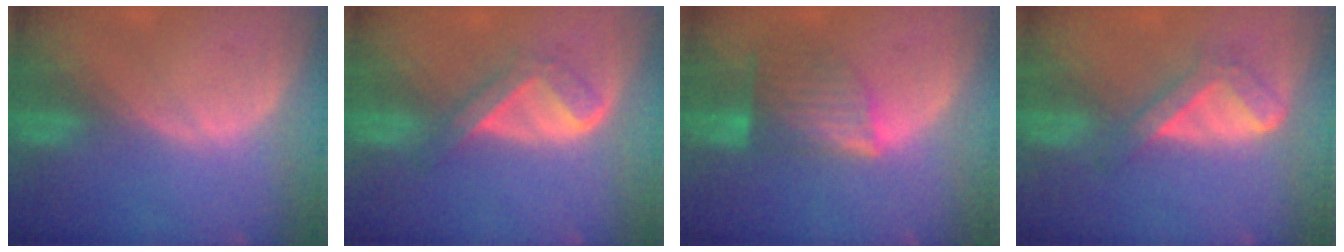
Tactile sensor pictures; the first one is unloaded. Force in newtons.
{"total": 5.5, "press": 4.6, "slide": 3.0}
{"total": 7.2, "press": 6.5, "slide": 3.1}
{"total": 5.3, "press": 4.6, "slide": 2.6}